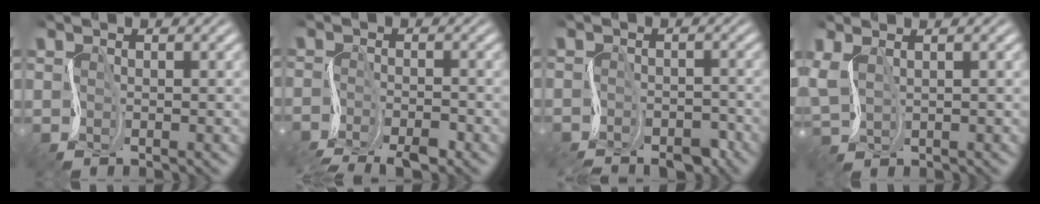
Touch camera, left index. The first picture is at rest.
{"total": 4.5, "force": [-3.8, 0.8, 2.3], "torque": [-0.044, -0.013, -0.077]}
{"total": 3.9, "force": [-3.5, 1.2, 1.0], "torque": [-0.013, -0.005, -0.067]}
{"total": 3.0, "force": [1.4, 1.5, 2.1], "torque": [-0.067, 0.016, 0.030]}